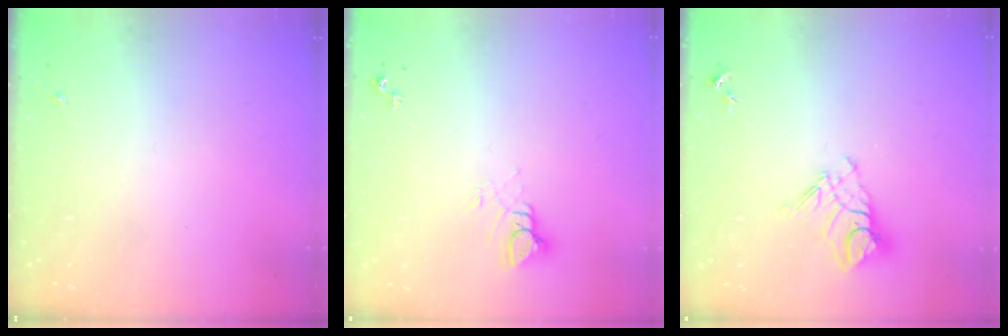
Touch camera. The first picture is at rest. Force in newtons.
{"total": 5.6, "press": 5.6, "slide": 0.4}
{"total": 10.9, "press": 10.8, "slide": 0.9}